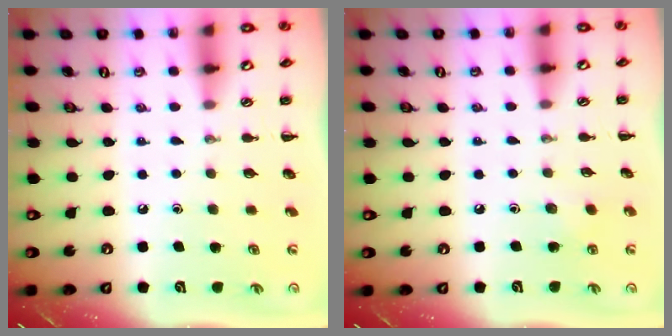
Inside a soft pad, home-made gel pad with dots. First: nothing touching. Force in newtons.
{"total": 2.5, "press": 2.3, "slide": 0.7}